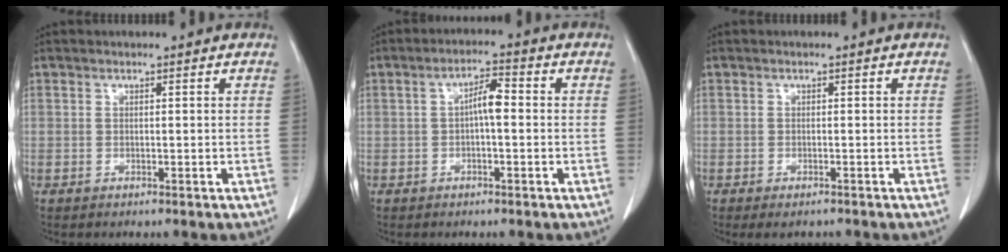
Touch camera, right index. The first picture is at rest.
{"total": 3.9, "force": [-0.1, 1.0, 3.8], "torque": [-0.065, 0.014, -0.003]}
{"total": 2.6, "force": [-2.0, 0.9, 1.3], "torque": [-0.015, -0.004, -0.024]}